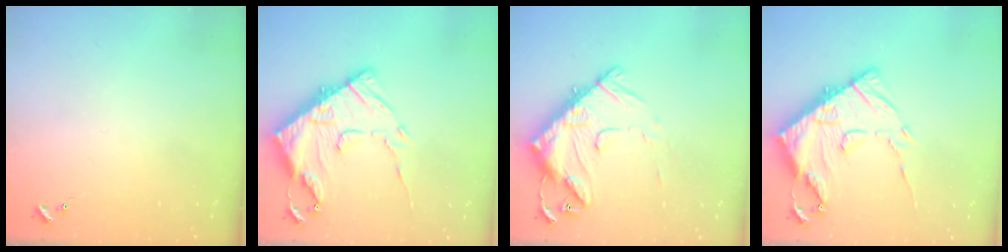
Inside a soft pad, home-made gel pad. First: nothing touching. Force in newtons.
{"total": 20.8, "press": 20.7, "slide": 2.0}
{"total": 16.1, "press": 16.0, "slide": 1.6}
{"total": 20.8, "press": 20.7, "slide": 2.0}